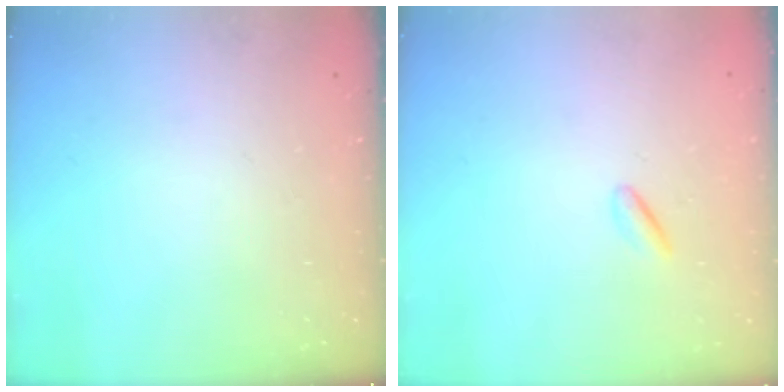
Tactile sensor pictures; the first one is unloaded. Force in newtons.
{"total": 1.5, "press": 1.3, "slide": 0.7}